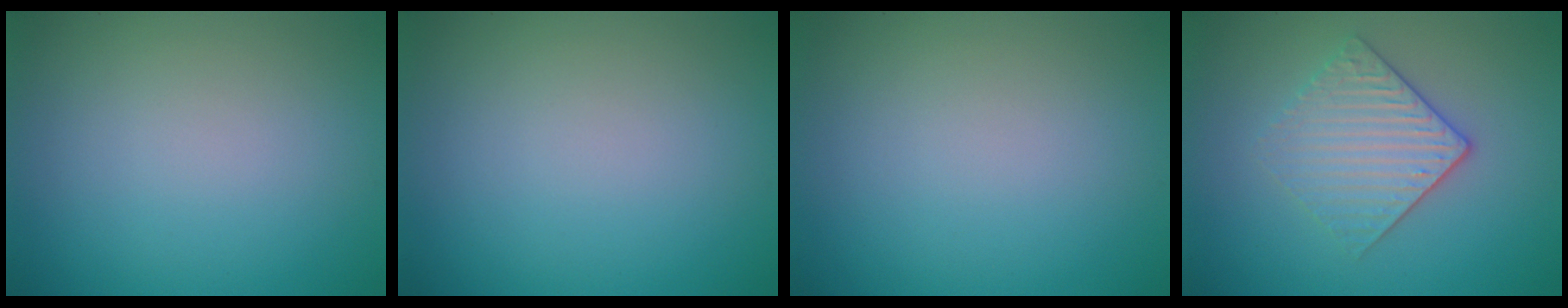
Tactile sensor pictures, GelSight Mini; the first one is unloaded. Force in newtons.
{"total": 0.0}
{"total": 0.0}
{"total": 3.4, "press": 3.1, "slide": 1.6}